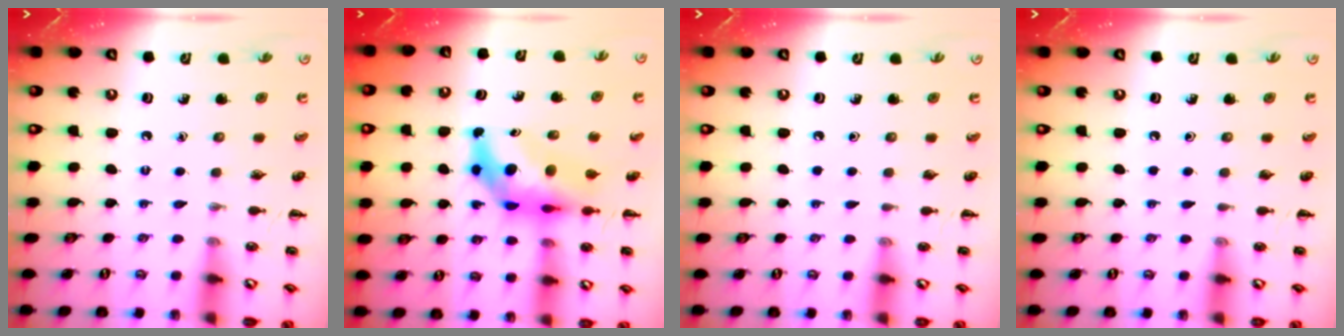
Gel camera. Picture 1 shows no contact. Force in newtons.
{"total": 7.3, "press": 7.0, "slide": 2.3}
{"total": 0.0}
{"total": 0.0}